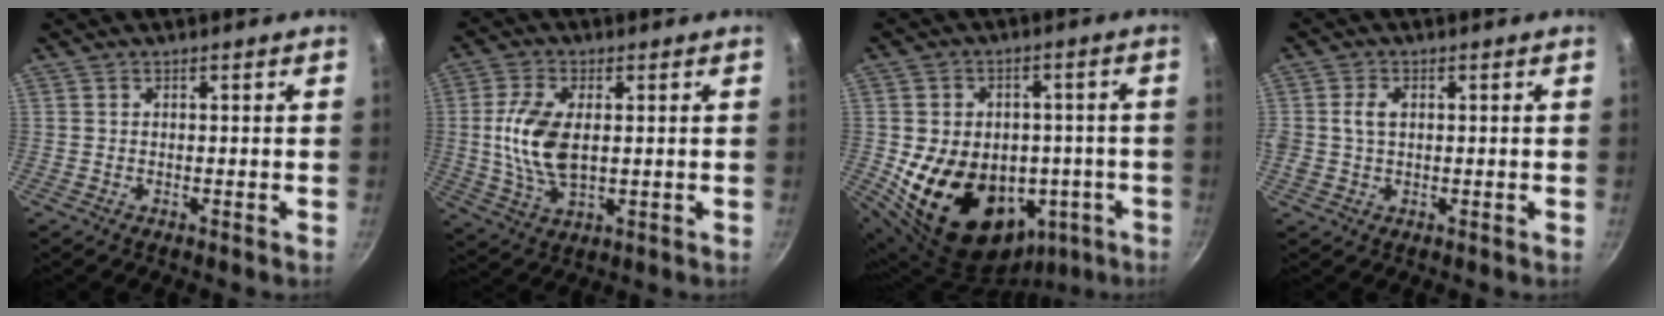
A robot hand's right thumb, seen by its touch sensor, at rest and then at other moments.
{"total": 10.9, "force": [0.8, 5.7, 9.3], "torque": [-0.184, -0.003, 0.018]}
{"total": 21.4, "force": [-4.7, 16.1, 13.3], "torque": [-0.190, 0.031, -0.046]}
{"total": 3.5, "force": [0.5, 2.5, 2.5], "torque": [-0.041, 0.005, 0.007]}